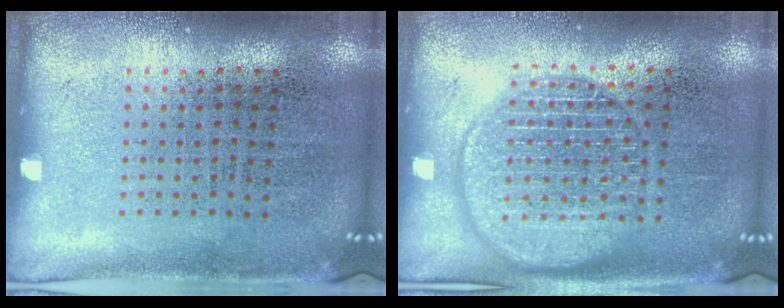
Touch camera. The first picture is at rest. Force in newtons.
{"total": 3.0, "press": 3.0, "slide": 0.3}